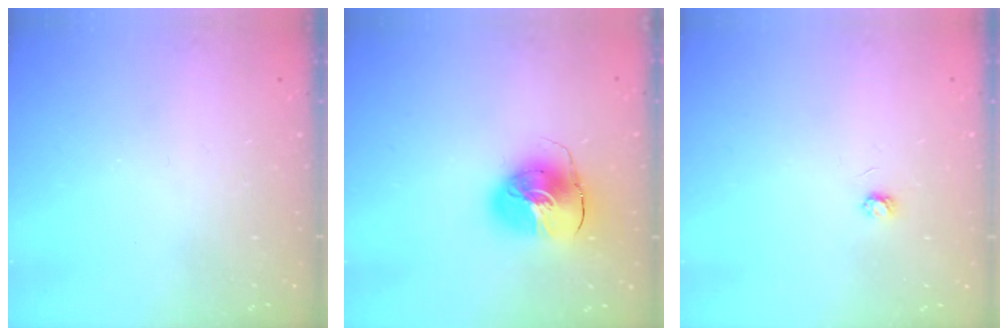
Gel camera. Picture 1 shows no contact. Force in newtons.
{"total": 10.6, "press": 10.5, "slide": 1.7}
{"total": 2.9, "press": 2.9, "slide": 0.3}